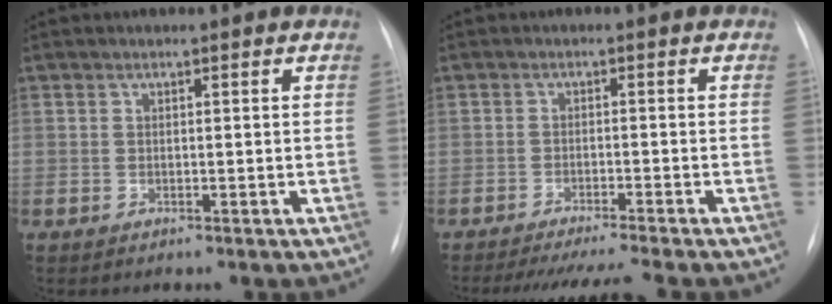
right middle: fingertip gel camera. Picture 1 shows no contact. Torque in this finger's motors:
{"motor_torque": [0.09, -0.09, 0.06, 0.02]}